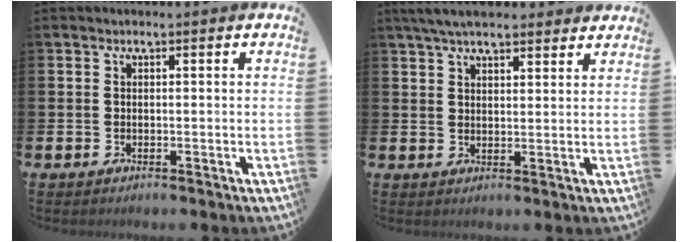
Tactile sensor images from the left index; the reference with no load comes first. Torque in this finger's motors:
{"motor_torque": [2.14, 0.00, 0.80, 0.21]}